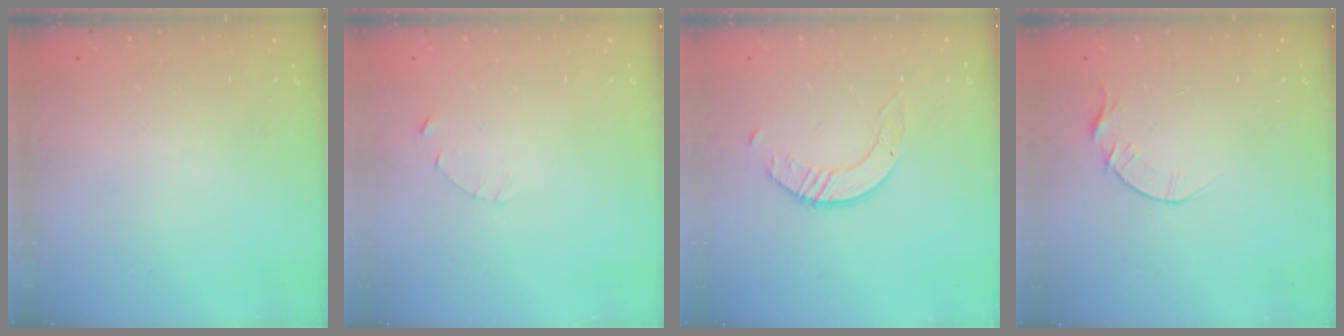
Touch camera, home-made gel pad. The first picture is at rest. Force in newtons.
{"total": 1.0, "press": 1.0, "slide": 0.2}
{"total": 1.6, "press": 1.6, "slide": 0.2}
{"total": 4.1, "press": 4.0, "slide": 0.5}